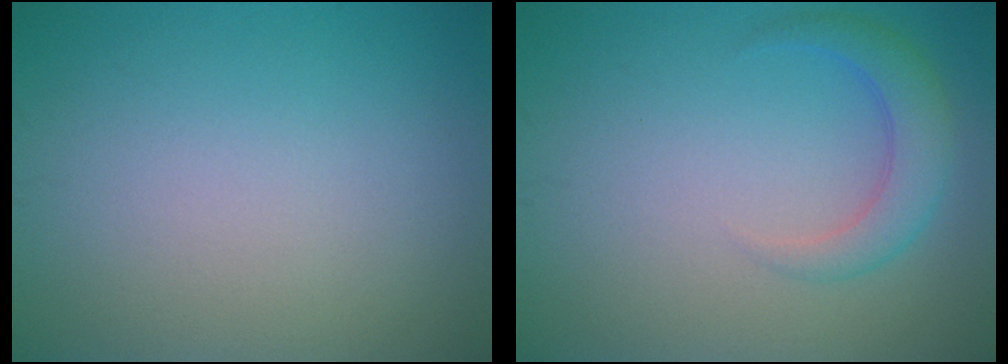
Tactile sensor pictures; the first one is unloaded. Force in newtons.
{"total": 2.9, "press": 2.9, "slide": 0.2}